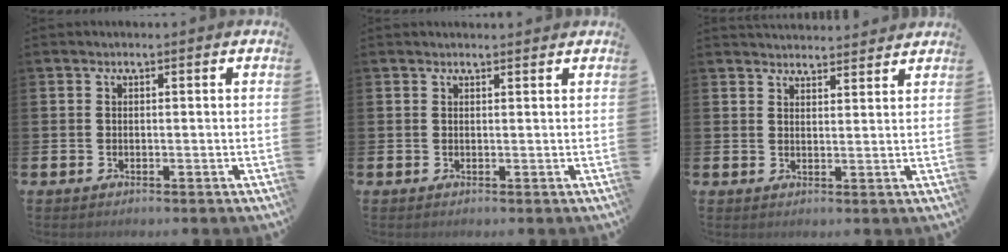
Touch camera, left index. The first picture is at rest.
{"total": 0.9, "force": [0.9, 0.0, 0.1], "torque": [0.008, -0.003, 0.013]}
{"total": 3.3, "force": [3.3, 0.4, -0.1], "torque": [0.006, -0.022, 0.057]}